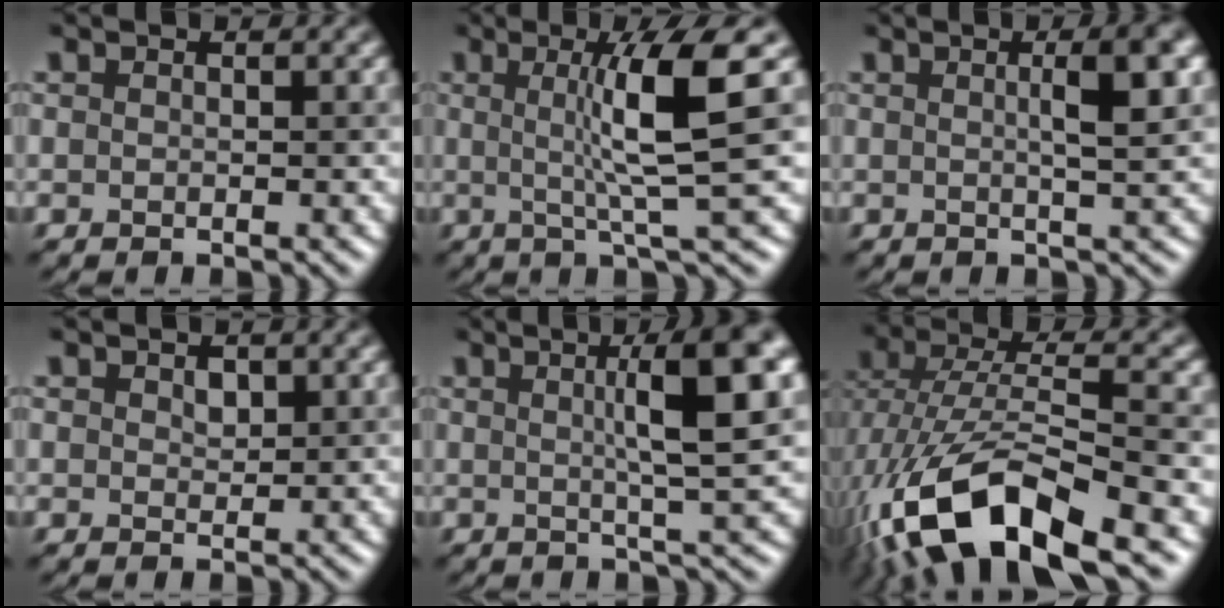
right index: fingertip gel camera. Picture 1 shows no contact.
{"total": 7.1, "force": [1.1, 0.7, 7.0], "torque": [-0.108, 0.009, 0.019]}
{"total": 4.2, "force": [0.7, 0.8, 4.1], "torque": [-0.050, 0.008, 0.005]}
{"total": 1.2, "force": [0.5, 0.8, 0.7], "torque": [-0.011, 0.001, 0.007]}
{"total": 7.7, "force": [1.7, 1.2, 7.5], "torque": [-0.088, 0.016, 0.022]}
{"total": 12.9, "force": [-5.6, 5.5, 10.2], "torque": [-0.205, -0.005, -0.105]}